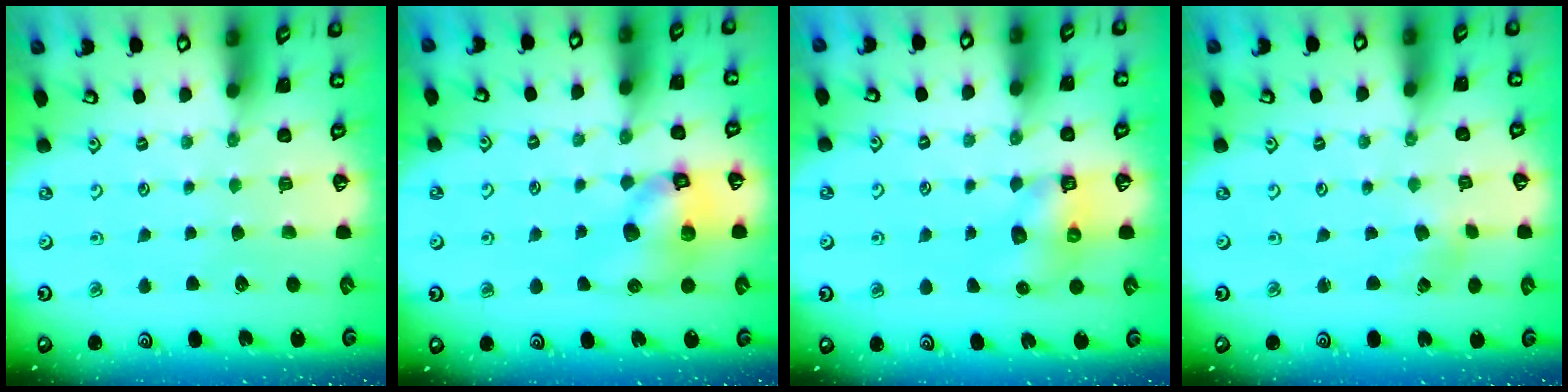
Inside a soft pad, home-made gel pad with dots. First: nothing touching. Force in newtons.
{"total": 11.2, "press": 11.0, "slide": 1.8}
{"total": 6.2, "press": 6.1, "slide": 0.7}
{"total": 2.7, "press": 2.7, "slide": 0.3}